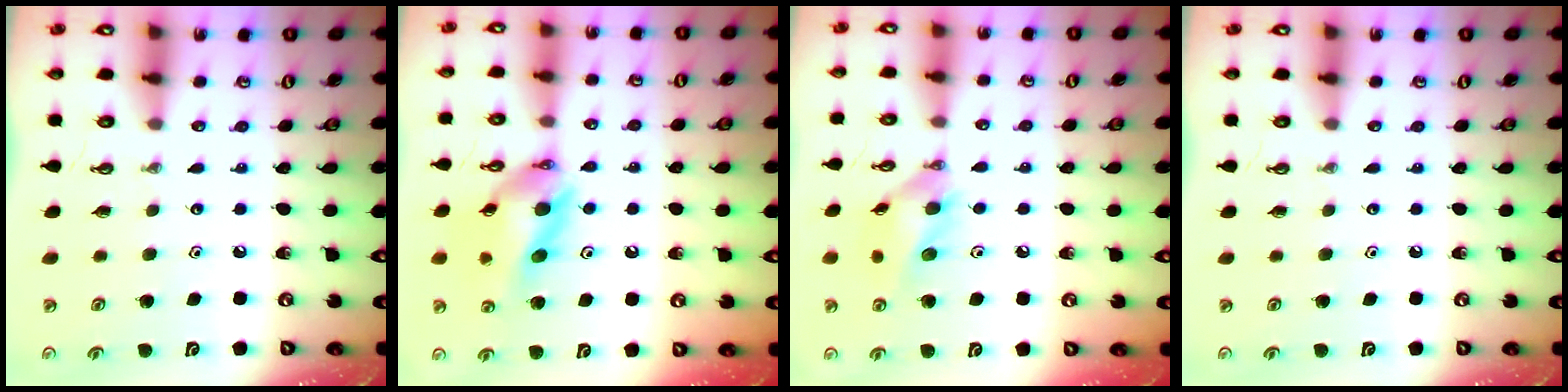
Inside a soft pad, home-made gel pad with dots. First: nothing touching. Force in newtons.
{"total": 13.8, "press": 13.7, "slide": 2.1}
{"total": 11.3, "press": 11.1, "slide": 1.9}
{"total": 0.0}